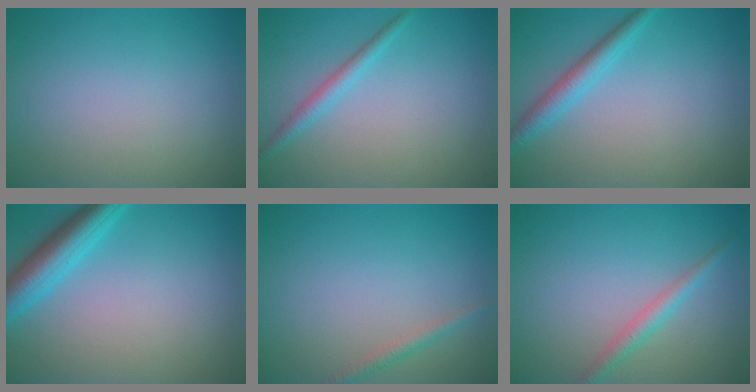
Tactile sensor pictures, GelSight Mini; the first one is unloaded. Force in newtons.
{"total": 1.8, "press": 1.7, "slide": 0.1}
{"total": 2.6, "press": 2.5, "slide": 0.1}
{"total": 4.6, "press": 4.6, "slide": 0.2}
{"total": 1.2, "press": 1.2, "slide": 0.0}
{"total": 1.9, "press": 1.9, "slide": 0.0}